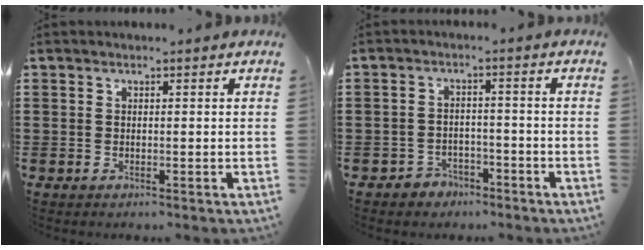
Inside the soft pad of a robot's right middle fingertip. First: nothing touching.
{"total": 2.7, "force": [-2.5, 1.0, 0.0], "torque": [-0.010, 0.000, -0.053]}